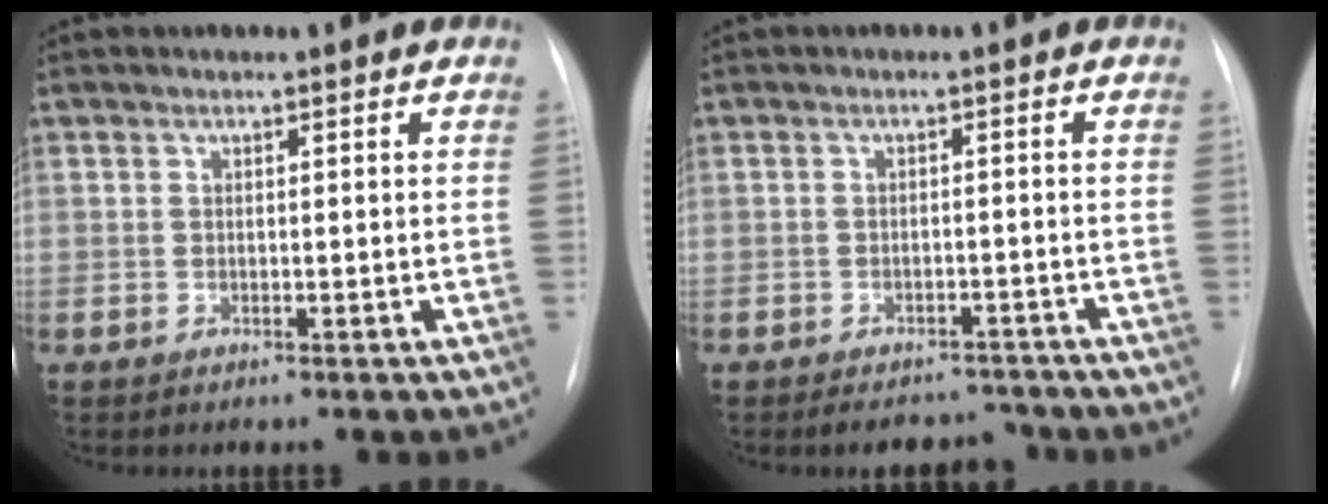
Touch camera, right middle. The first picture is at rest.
{"total": 5.0, "force": [-4.5, 2.1, 0.7], "torque": [0.004, 0.009, -0.060]}